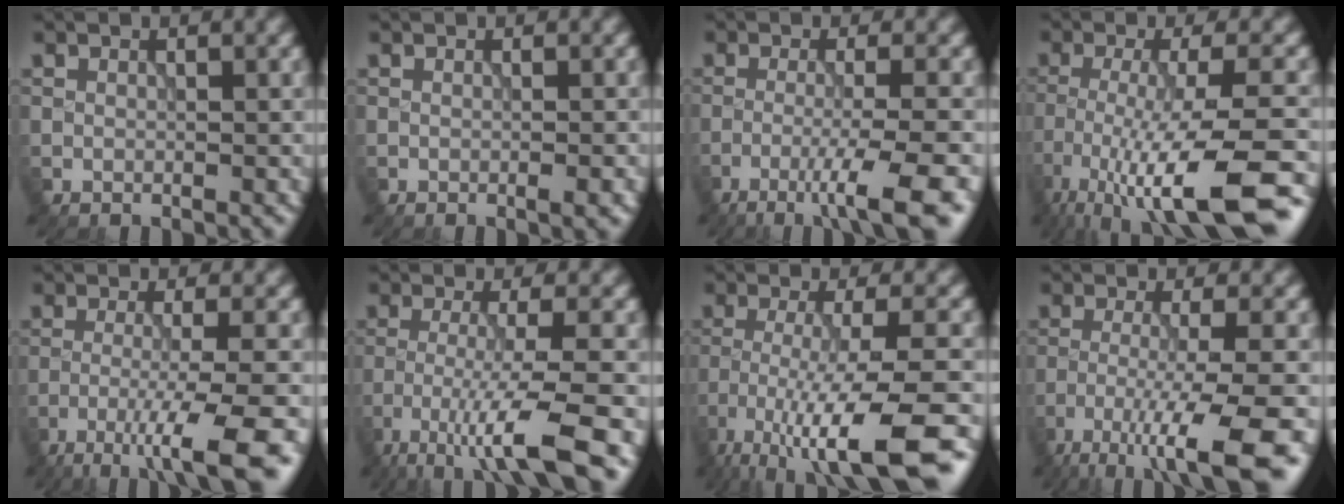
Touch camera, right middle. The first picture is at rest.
{"total": 1.4, "force": [-0.3, 0.4, 1.3], "torque": [-0.013, 0.001, -0.005]}
{"total": 6.7, "force": [-3.6, 0.9, 5.6], "torque": [-0.084, 0.004, -0.064]}
{"total": 12.5, "force": [-7.3, 2.9, 9.7], "torque": [-0.177, -0.012, -0.115]}
{"total": 7.5, "force": [-4.2, 1.1, 6.1], "torque": [-0.097, 0.002, -0.075]}
{"total": 8.1, "force": [-4.8, 1.4, 6.5], "torque": [-0.110, -0.004, -0.089]}
{"total": 11.3, "force": [-6.8, 2.4, 8.7], "torque": [-0.153, -0.007, -0.112]}
{"total": 9.0, "force": [-5.5, 1.6, 7.0], "torque": [-0.114, -0.004, -0.093]}